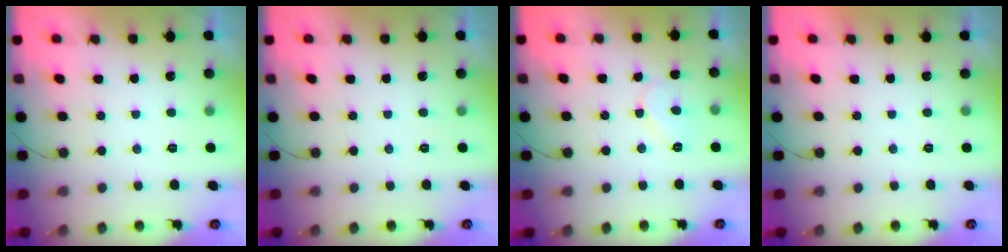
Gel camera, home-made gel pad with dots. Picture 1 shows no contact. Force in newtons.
{"total": 0.0}
{"total": 6.6, "press": 6.6, "slide": 0.6}
{"total": 1.8, "press": 1.8, "slide": 0.0}